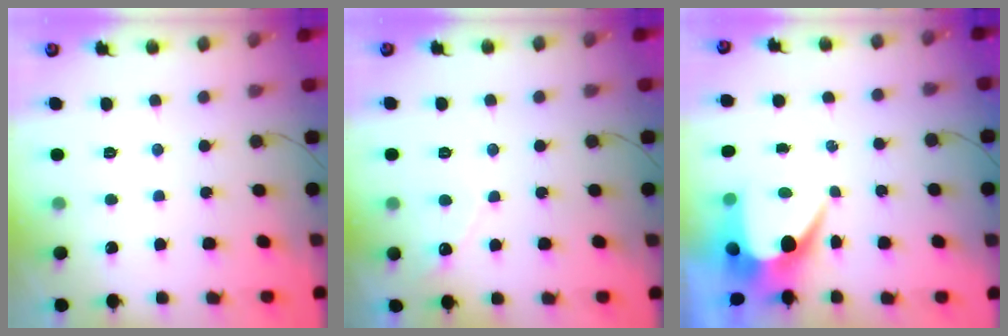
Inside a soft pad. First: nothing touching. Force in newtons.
{"total": 3.6, "press": 3.6, "slide": 0.2}
{"total": 7.6, "press": 7.5, "slide": 0.6}